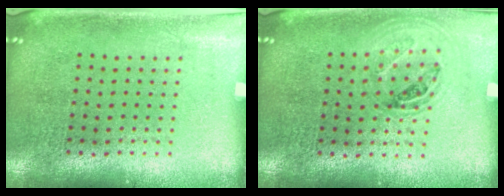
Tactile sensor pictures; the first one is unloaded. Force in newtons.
{"total": 1.1, "press": 1.0, "slide": 0.4}